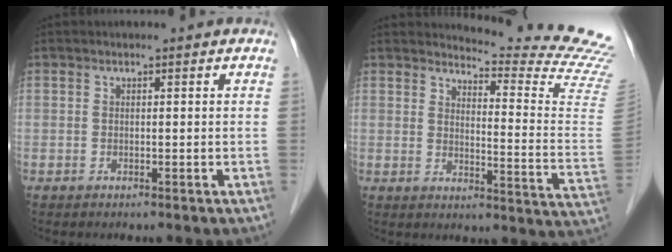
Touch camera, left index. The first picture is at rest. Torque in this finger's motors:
{"motor_torque": [-0.38, -1.44, -0.05, -0.01]}